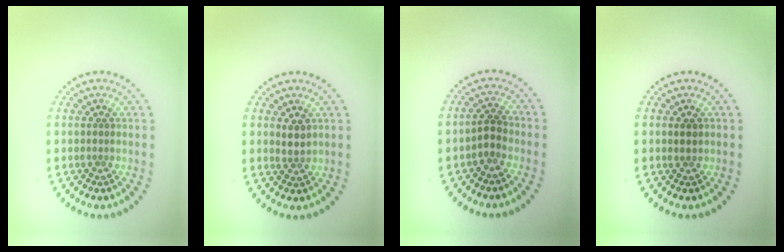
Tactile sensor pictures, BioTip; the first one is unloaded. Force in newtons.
{"total": 1.4, "press": 1.1, "slide": 0.8}
{"total": 1.4, "press": 1.2, "slide": 0.8}
{"total": 0.9, "press": 0.8, "slide": 0.4}